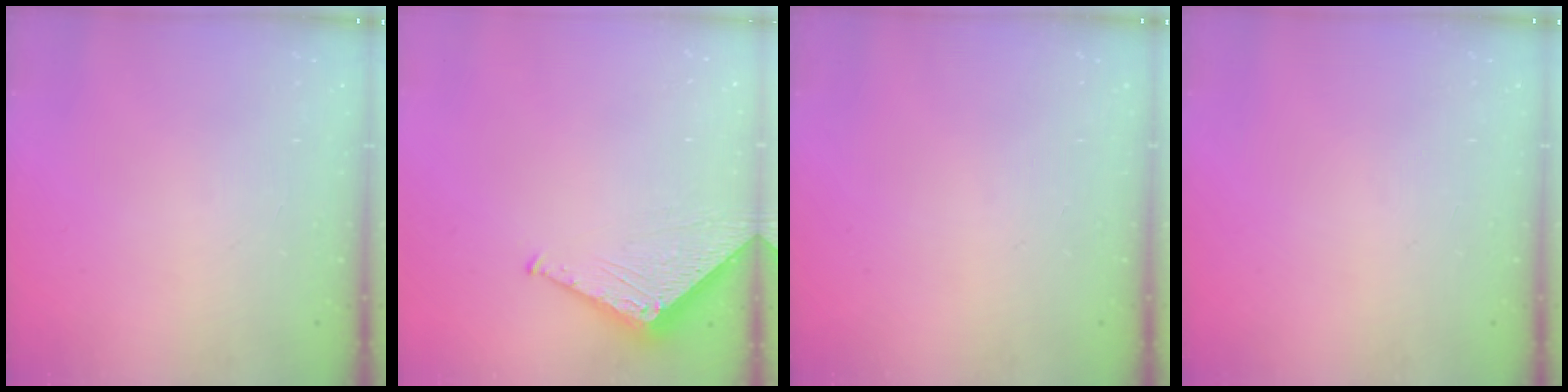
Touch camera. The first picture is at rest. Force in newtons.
{"total": 4.9, "press": 4.8, "slide": 0.5}
{"total": 0.0}
{"total": 0.0}